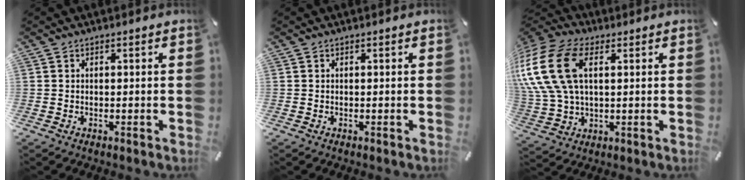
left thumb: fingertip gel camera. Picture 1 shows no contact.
{"total": 0.0}
{"total": 19.7, "force": [5.3, 12.9, 13.8], "torque": [-0.326, -0.005, 0.091]}